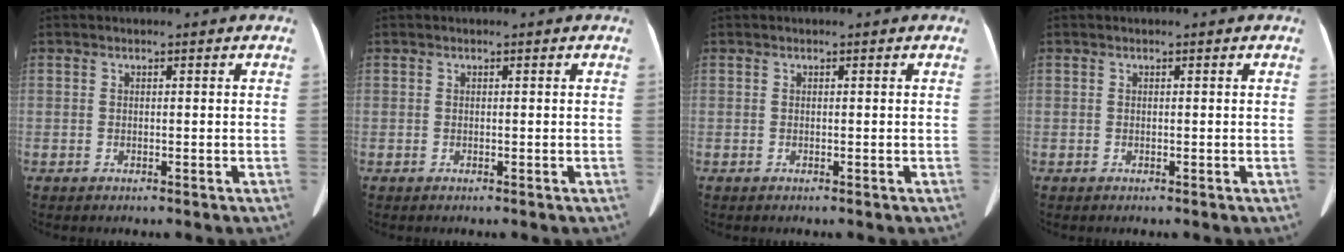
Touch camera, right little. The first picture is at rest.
{"total": 0.0}
{"total": 0.0}
{"total": 0.0}